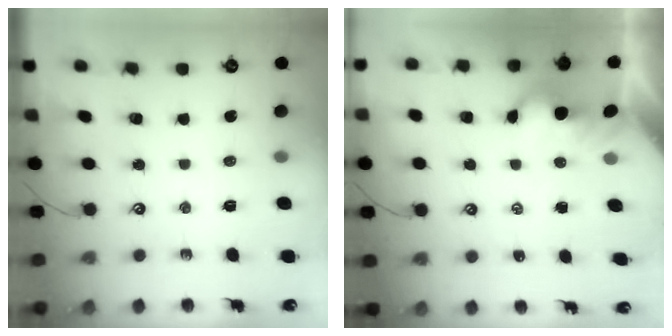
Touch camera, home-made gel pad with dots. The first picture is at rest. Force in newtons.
{"total": 2.7, "press": 2.7, "slide": 0.1}